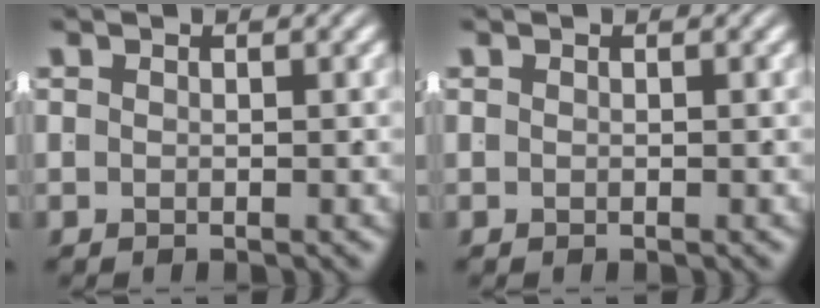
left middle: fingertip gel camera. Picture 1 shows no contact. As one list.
[{"total": 0.0}]